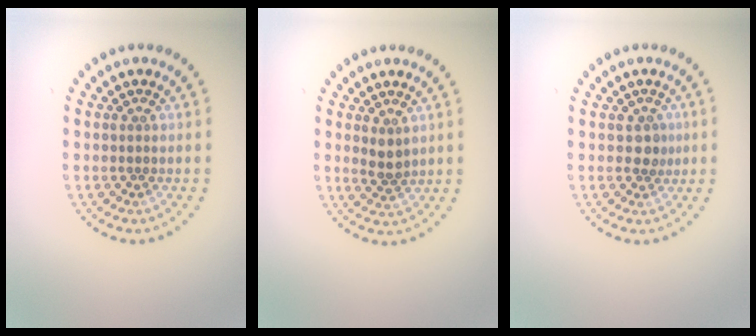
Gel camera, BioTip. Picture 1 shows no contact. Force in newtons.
{"total": 1.4, "press": 1.4, "slide": 0.5}
{"total": 1.4, "press": 1.3, "slide": 0.7}